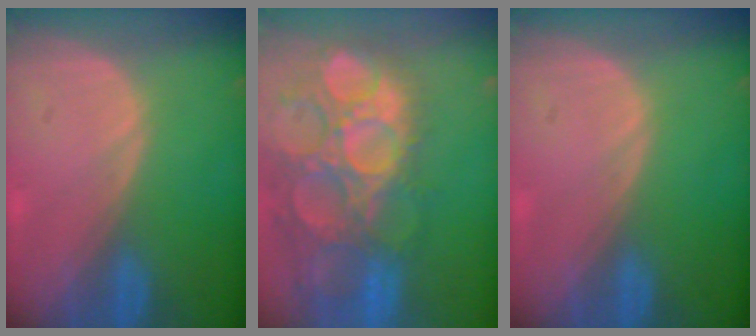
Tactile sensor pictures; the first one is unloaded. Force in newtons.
{"total": 15.3, "press": 12.6, "slide": 8.7}
{"total": 0.0}